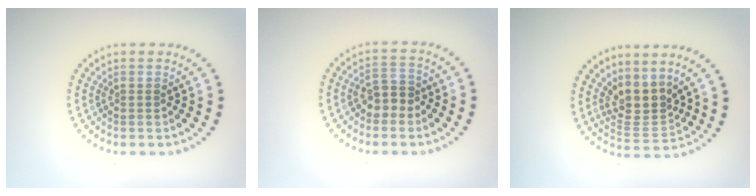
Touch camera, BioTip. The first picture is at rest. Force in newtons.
{"total": 2.6, "press": 2.4, "slide": 0.8}
{"total": 3.3, "press": 2.5, "slide": 2.2}